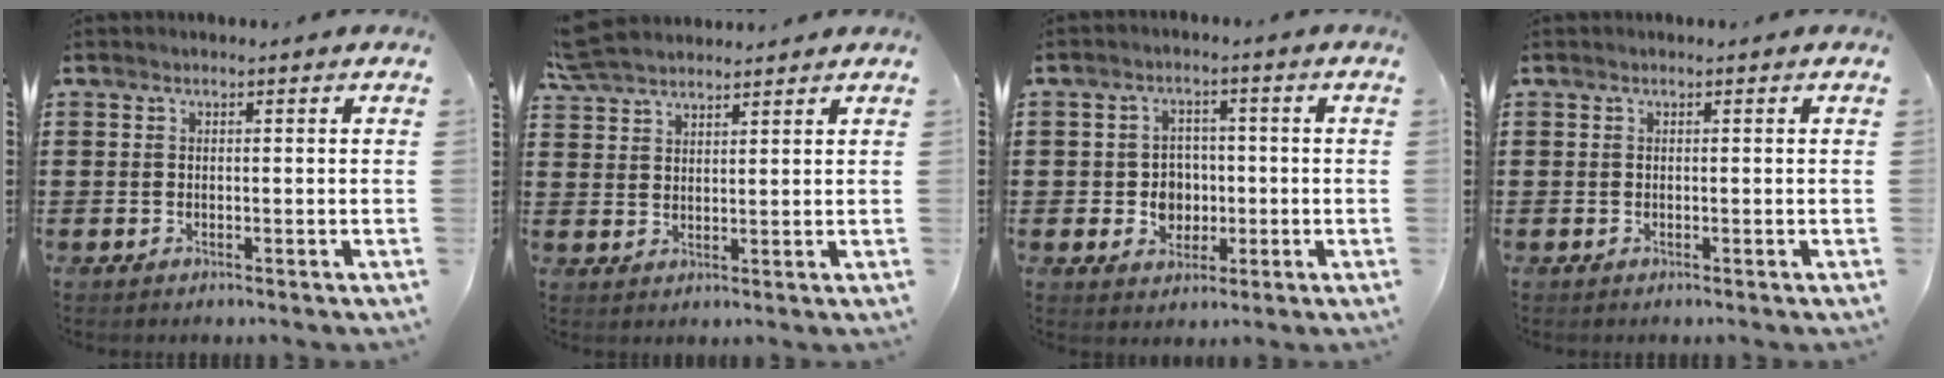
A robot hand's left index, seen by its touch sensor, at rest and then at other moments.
{"total": 4.7, "force": [4.4, 0.9, 1.2], "torque": [-0.037, -0.005, 0.086]}
{"total": 4.4, "force": [-0.4, 4.1, 1.6], "torque": [-0.038, 0.007, -0.012]}
{"total": 0.0}